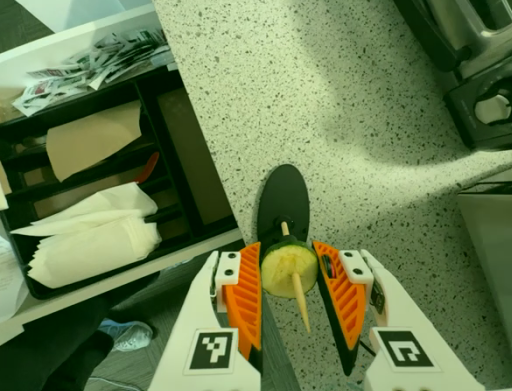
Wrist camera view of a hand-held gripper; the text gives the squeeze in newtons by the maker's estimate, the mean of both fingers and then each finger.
{"total": 11.4, "left": 11.8, "right": 11.0}